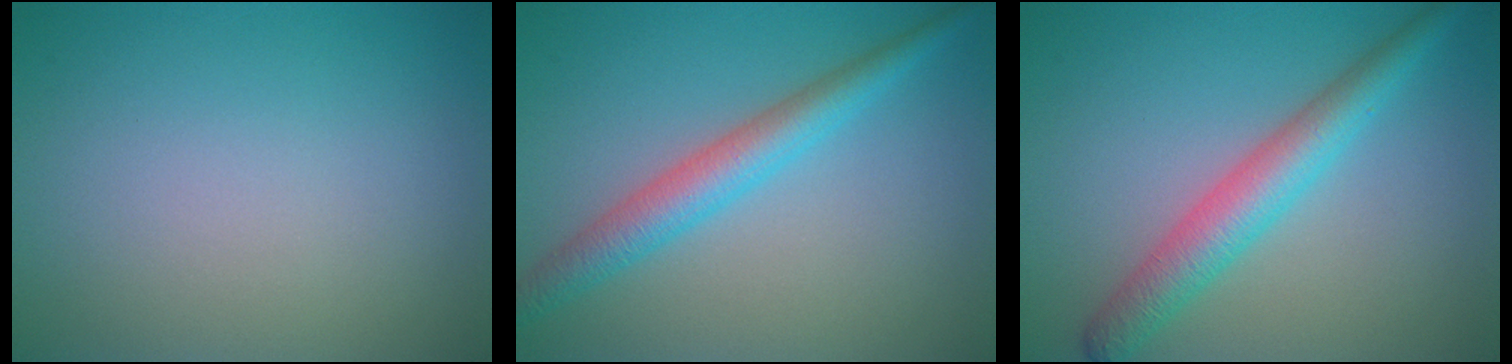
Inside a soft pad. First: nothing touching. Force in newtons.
{"total": 3.9, "press": 3.9, "slide": 0.1}
{"total": 4.4, "press": 4.4, "slide": 0.1}